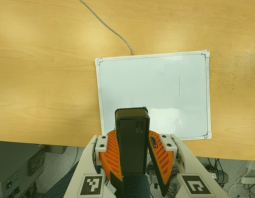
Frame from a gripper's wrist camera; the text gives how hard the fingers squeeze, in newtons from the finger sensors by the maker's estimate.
{"total": 10.0, "left": 10.1, "right": 9.9}